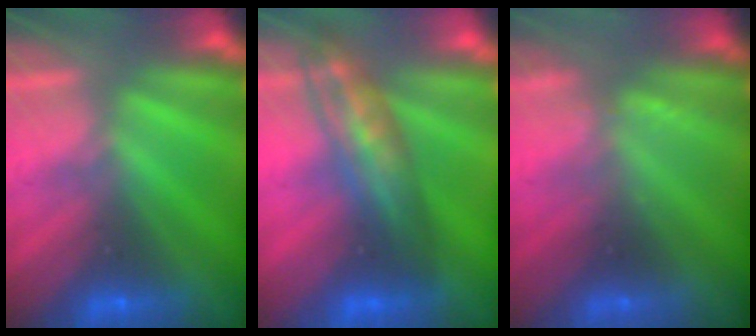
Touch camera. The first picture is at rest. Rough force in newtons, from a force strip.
{"total": 2.8}
{"total": 2.3}